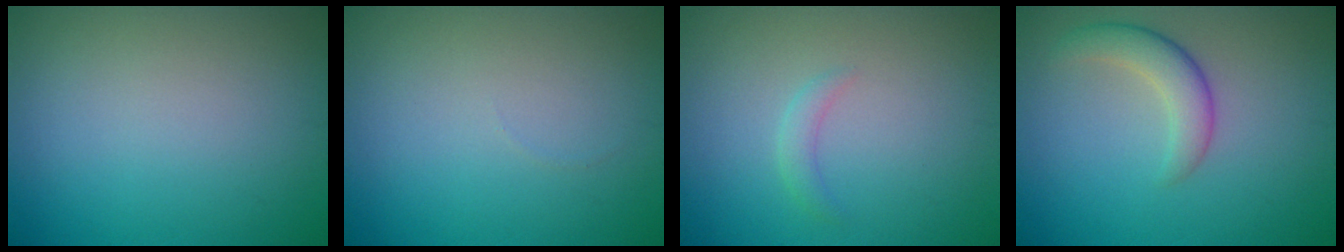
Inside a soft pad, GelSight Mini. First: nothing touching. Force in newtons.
{"total": 0.0}
{"total": 1.1, "press": 1.1, "slide": 0.1}
{"total": 3.0, "press": 3.0, "slide": 0.1}